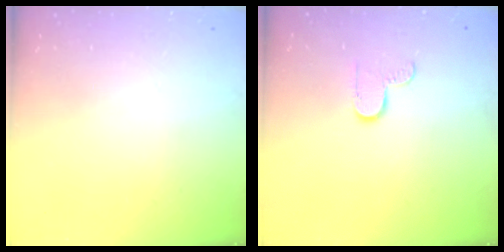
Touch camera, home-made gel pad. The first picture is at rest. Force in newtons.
{"total": 4.7, "press": 4.7, "slide": 0.4}